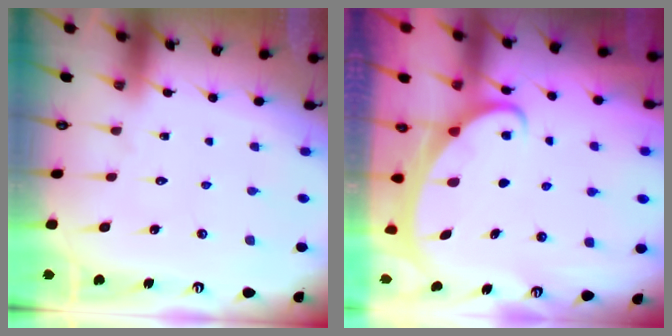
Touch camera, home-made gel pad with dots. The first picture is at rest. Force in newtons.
{"total": 2.1, "press": 2.0, "slide": 0.3}